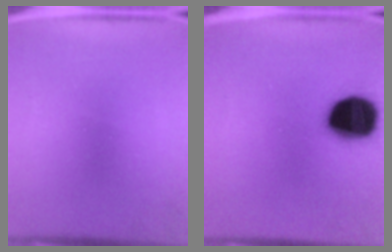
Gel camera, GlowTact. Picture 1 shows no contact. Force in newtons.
{"total": 18.0}